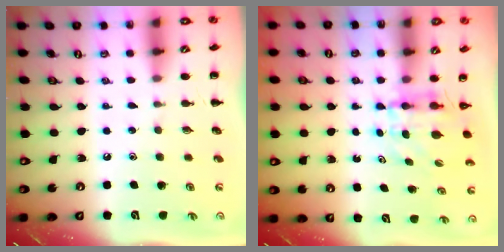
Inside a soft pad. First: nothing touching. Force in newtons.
{"total": 4.7, "press": 4.7, "slide": 0.1}